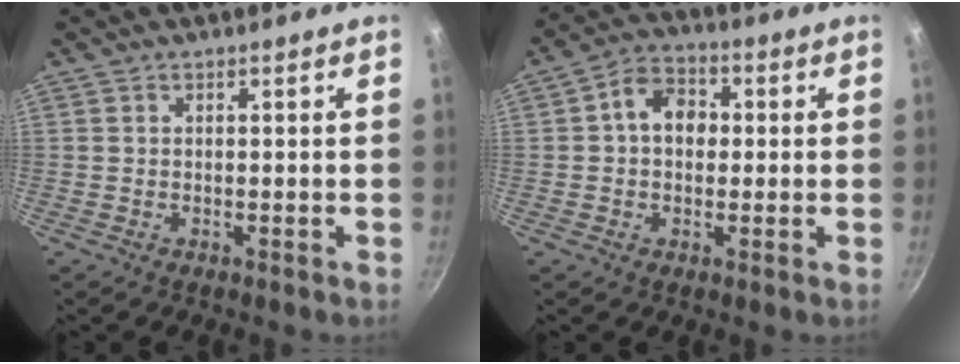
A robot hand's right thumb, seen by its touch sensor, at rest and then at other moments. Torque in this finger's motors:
{"motor_torque": [0.73, 1.62, 0.84, -0.66, 0.04]}